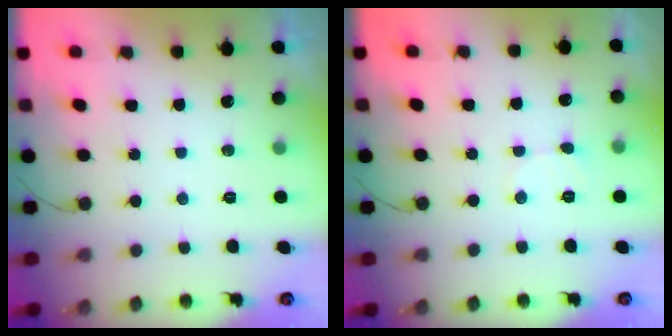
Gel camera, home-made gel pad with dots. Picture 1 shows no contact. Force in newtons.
{"total": 2.9, "press": 2.9, "slide": 0.3}